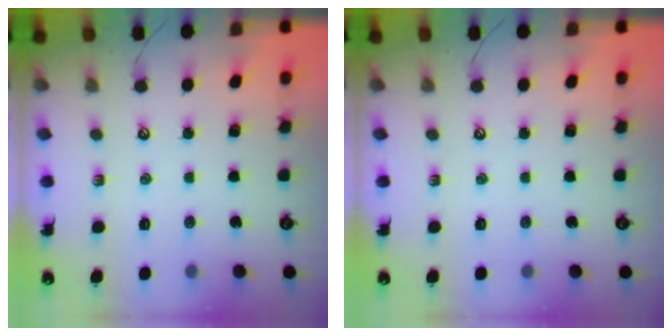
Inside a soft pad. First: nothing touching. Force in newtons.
{"total": 0.0}